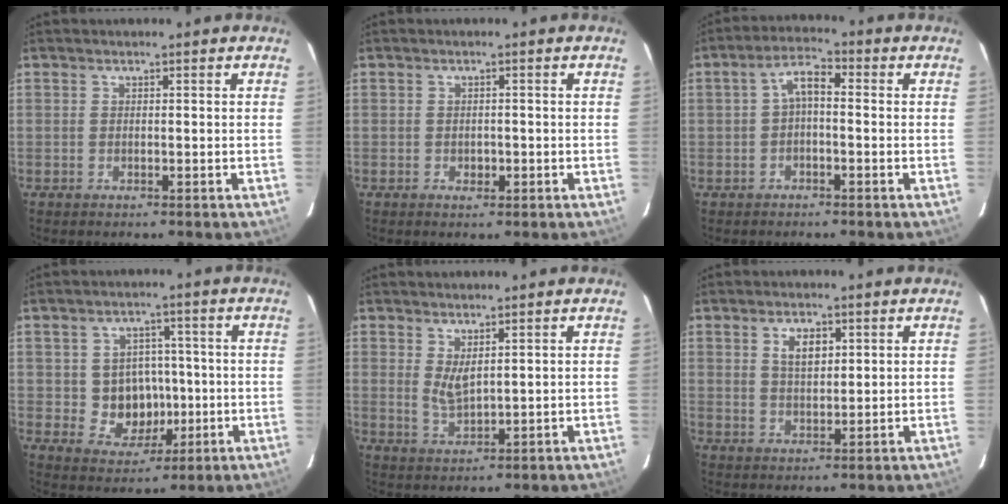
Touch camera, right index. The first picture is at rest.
{"total": 1.7, "force": [-0.8, 1.3, 0.7], "torque": [-0.012, 0.002, -0.009]}
{"total": 4.1, "force": [-0.7, 1.7, 3.6], "torque": [-0.072, 0.017, -0.013]}
{"total": 7.9, "force": [-0.7, 7.3, 3.0], "torque": [-0.065, 0.017, 0.006]}
{"total": 3.5, "force": [1.5, 1.2, 2.9], "torque": [-0.053, -0.009, 0.032]}
{"total": 5.4, "force": [2.2, 2.6, 4.2], "torque": [-0.074, 0.004, 0.044]}